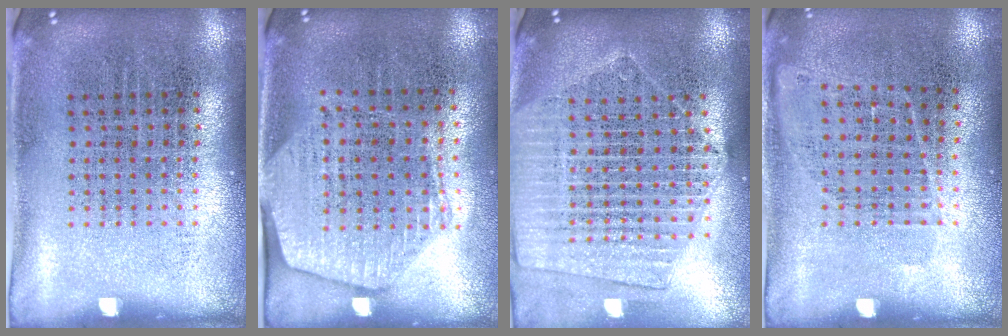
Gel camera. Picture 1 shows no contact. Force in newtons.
{"total": 1.7, "press": 1.5, "slide": 0.8}
{"total": 2.1, "press": 1.9, "slide": 0.9}
{"total": 0.9, "press": 0.7, "slide": 0.5}